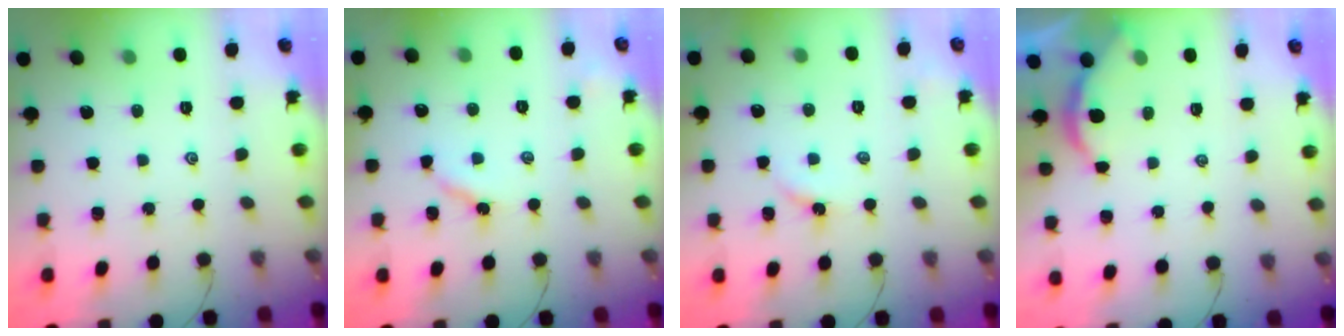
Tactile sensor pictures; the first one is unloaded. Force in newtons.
{"total": 3.6, "press": 3.6, "slide": 0.1}
{"total": 2.4, "press": 2.4, "slide": 0.3}
{"total": 2.3, "press": 2.3, "slide": 0.2}